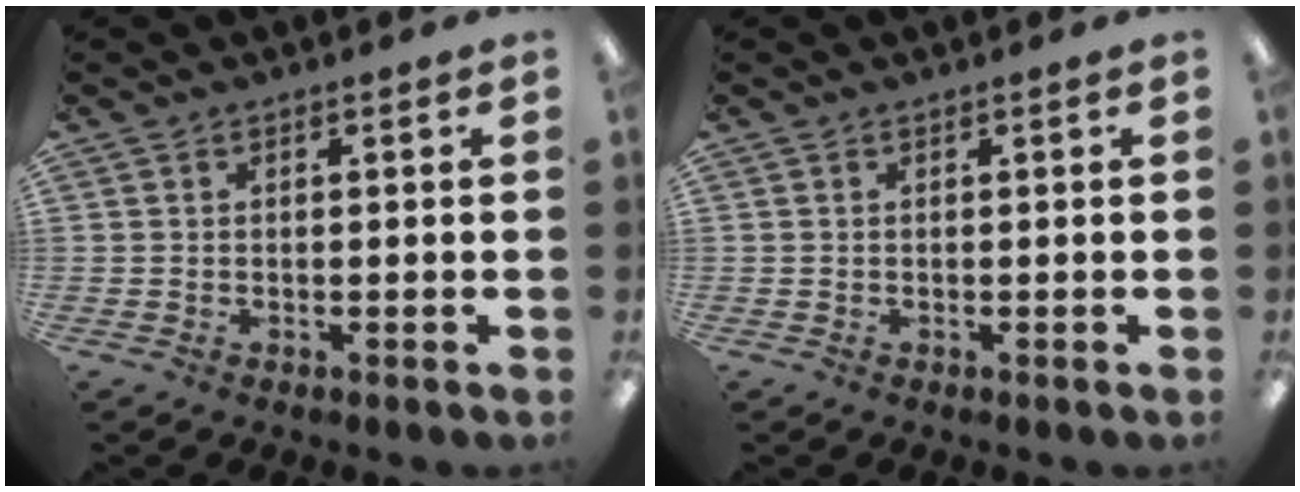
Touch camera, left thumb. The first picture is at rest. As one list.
[{"total": 0.0}]